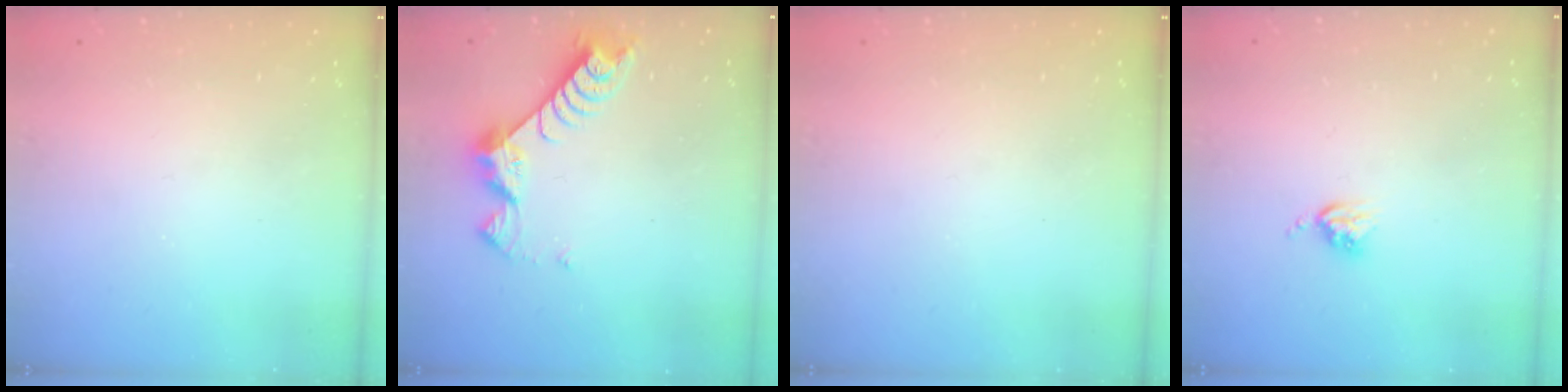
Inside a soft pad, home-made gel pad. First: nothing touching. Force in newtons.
{"total": 9.4, "press": 9.4, "slide": 0.7}
{"total": 0.0}
{"total": 3.9, "press": 3.9, "slide": 0.5}